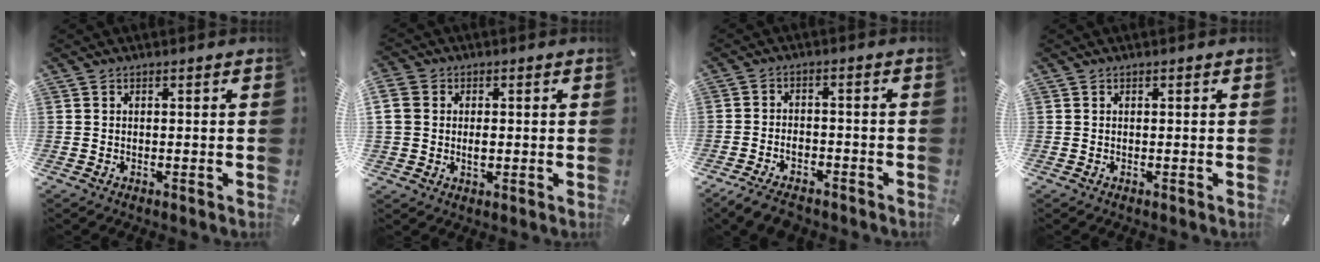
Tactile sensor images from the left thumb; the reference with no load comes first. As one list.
[{"total": 5.1, "force": [0.2, 4.5, 2.5], "torque": [-0.068, -0.003, -0.001]}, {"total": 5.6, "force": [-4.3, 2.7, 2.3], "torque": [-0.044, 0.020, -0.083]}, {"total": 0.0}]